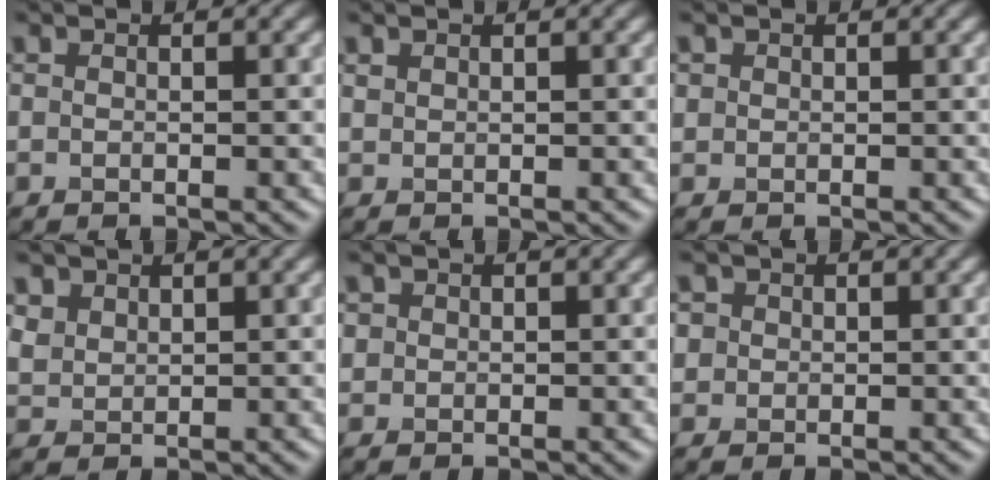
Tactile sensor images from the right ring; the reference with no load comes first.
{"total": 1.3, "force": [0.0, -0.8, -1.0], "torque": [-0.003, 0.000, 0.023]}
{"total": 1.1, "force": [-0.1, -0.5, -1.0], "torque": [0.000, 0.000, 0.019]}
{"total": 1.3, "force": [0.9, 0.3, -1.0], "torque": [-0.013, -0.001, 0.048]}
{"total": 1.0, "force": [0.0, -0.2, -1.0], "torque": [0.000, 0.002, 0.019]}
{"total": 1.0, "force": [0.4, 0.6, -0.7], "torque": [-0.010, 0.008, 0.020]}